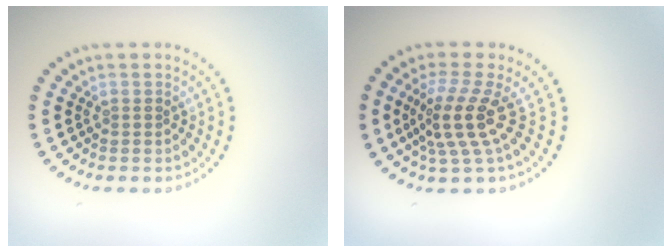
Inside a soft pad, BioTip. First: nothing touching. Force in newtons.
{"total": 3.8, "press": 2.7, "slide": 2.8}